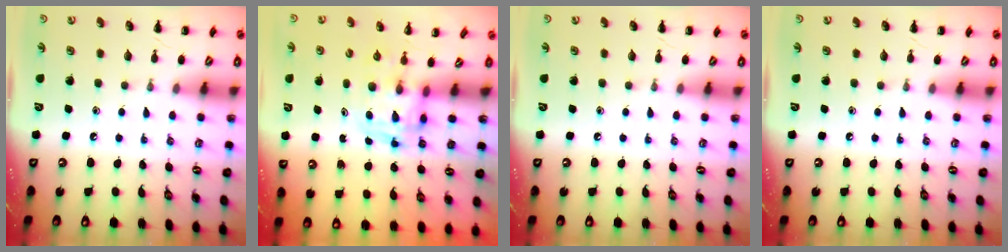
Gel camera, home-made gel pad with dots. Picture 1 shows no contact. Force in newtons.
{"total": 3.5, "press": 3.4, "slide": 0.6}
{"total": 0.0}
{"total": 0.0}